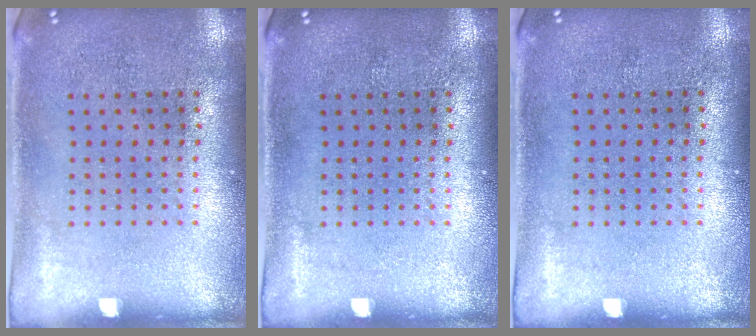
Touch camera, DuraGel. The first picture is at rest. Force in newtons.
{"total": 0.0}
{"total": 0.0}